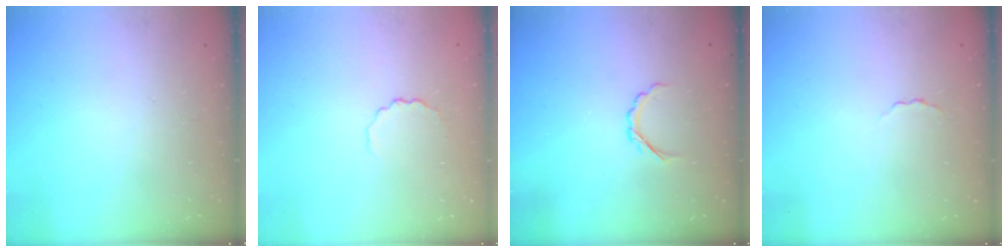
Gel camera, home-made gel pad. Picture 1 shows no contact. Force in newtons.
{"total": 2.8, "press": 2.6, "slide": 1.1}
{"total": 3.1, "press": 3.0, "slide": 0.8}
{"total": 1.6, "press": 1.5, "slide": 0.5}